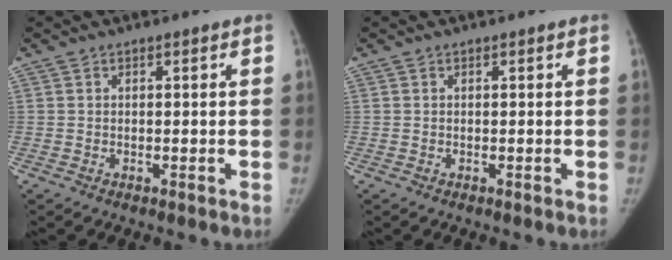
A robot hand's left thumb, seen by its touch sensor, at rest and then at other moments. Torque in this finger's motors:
{"motor_torque": [0.21, 0.19, -0.27, -0.01, 0.02]}